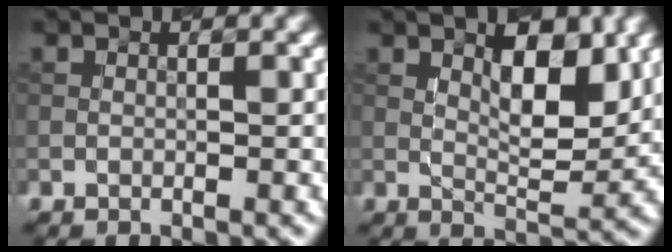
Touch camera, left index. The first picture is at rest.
{"total": 5.3, "force": [2.0, 2.0, 4.5], "torque": [-0.066, -0.002, 0.033]}